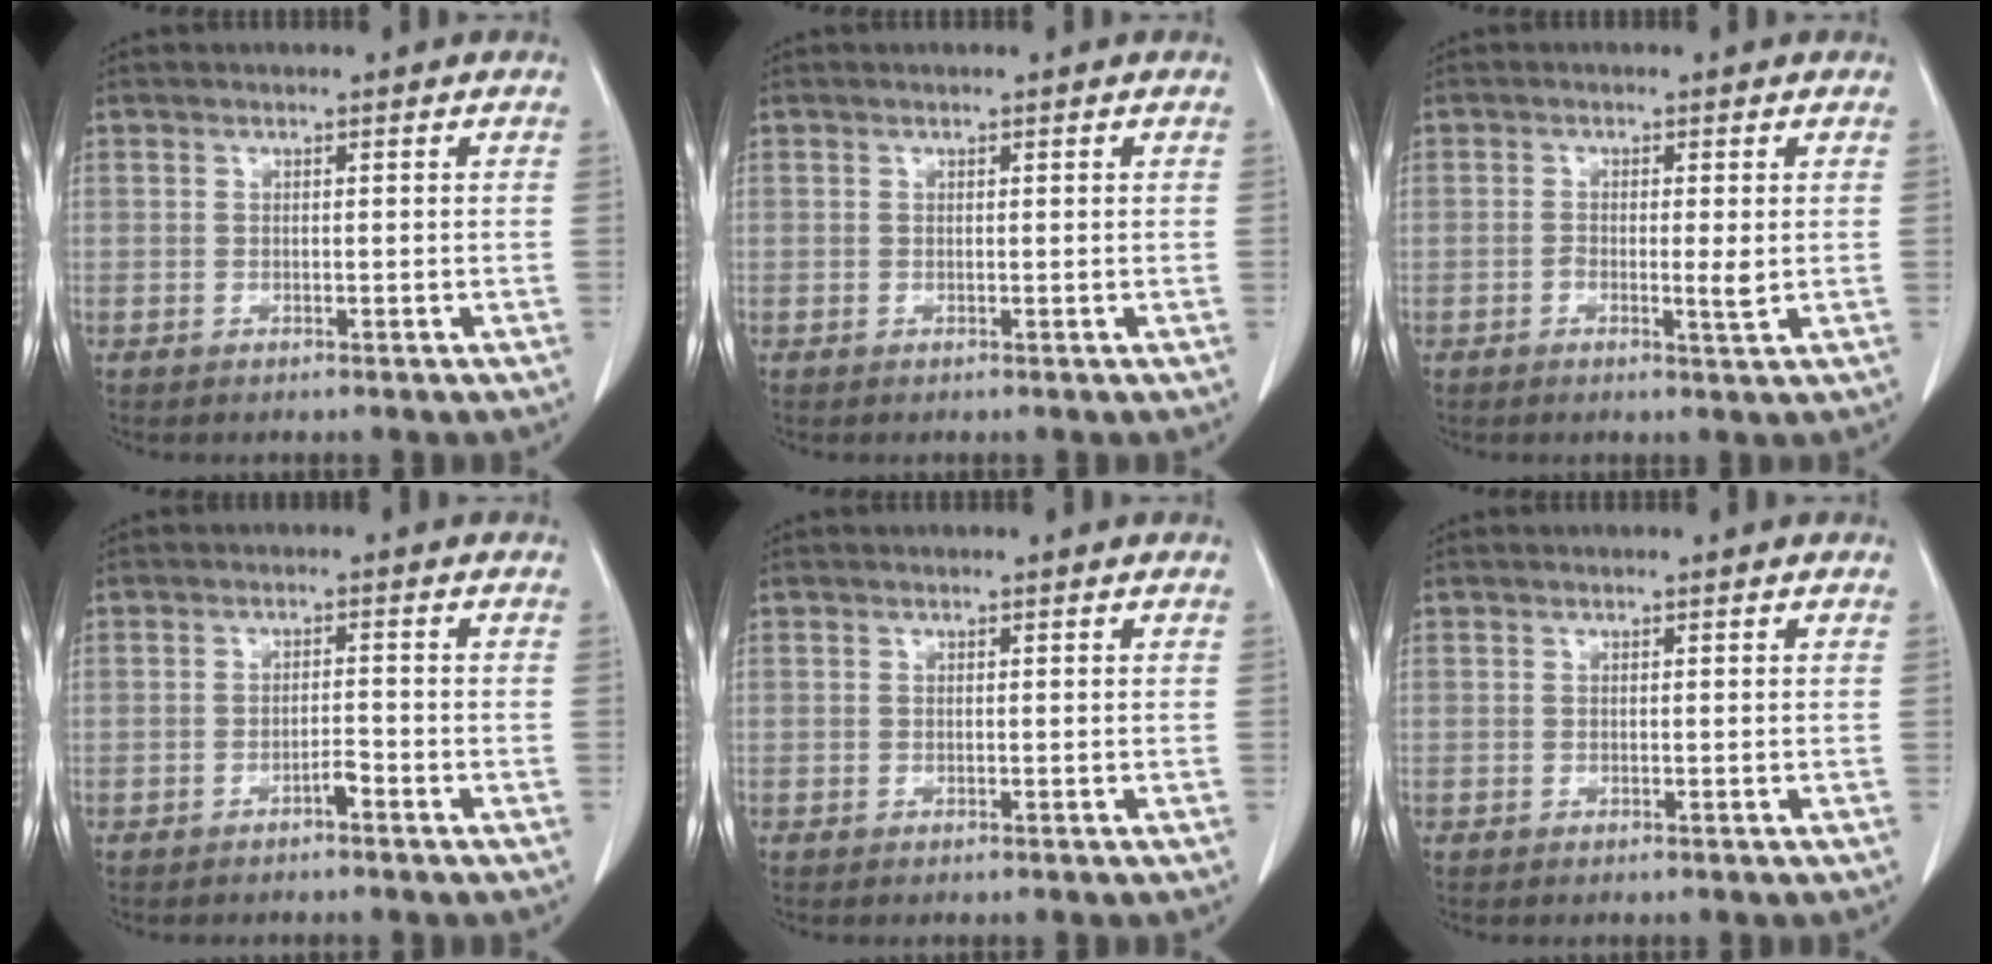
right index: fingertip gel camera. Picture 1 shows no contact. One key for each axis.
{"total": 0.0}
{"total": 2.6, "fx": -0.3, "fy": 0.4, "fz": 2.5, "tx": -0.042, "ty": -0.003, "tz": -0.005}
{"total": 1.7, "fx": -1.2, "fy": 0.2, "fz": 1.2, "tx": -0.019, "ty": 0.002, "tz": -0.021}
{"total": 0.0}
{"total": 0.0}